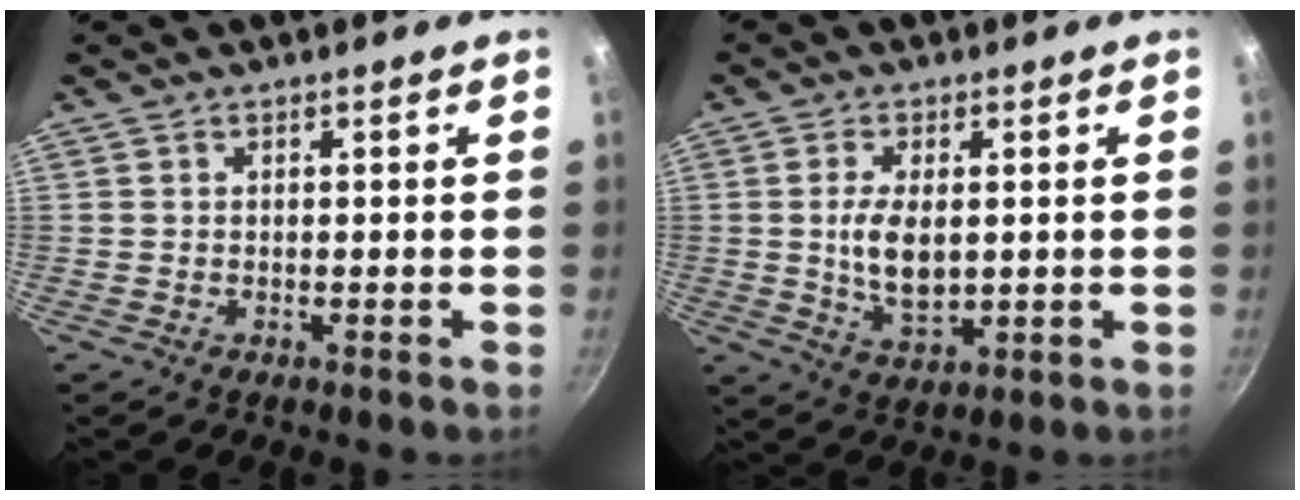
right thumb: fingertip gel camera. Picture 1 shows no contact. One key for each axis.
{"total": 7.8, "fx": 0.5, "fy": 3.9, "fz": 6.7, "tx": -0.125, "ty": -0.009, "tz": 0.017}